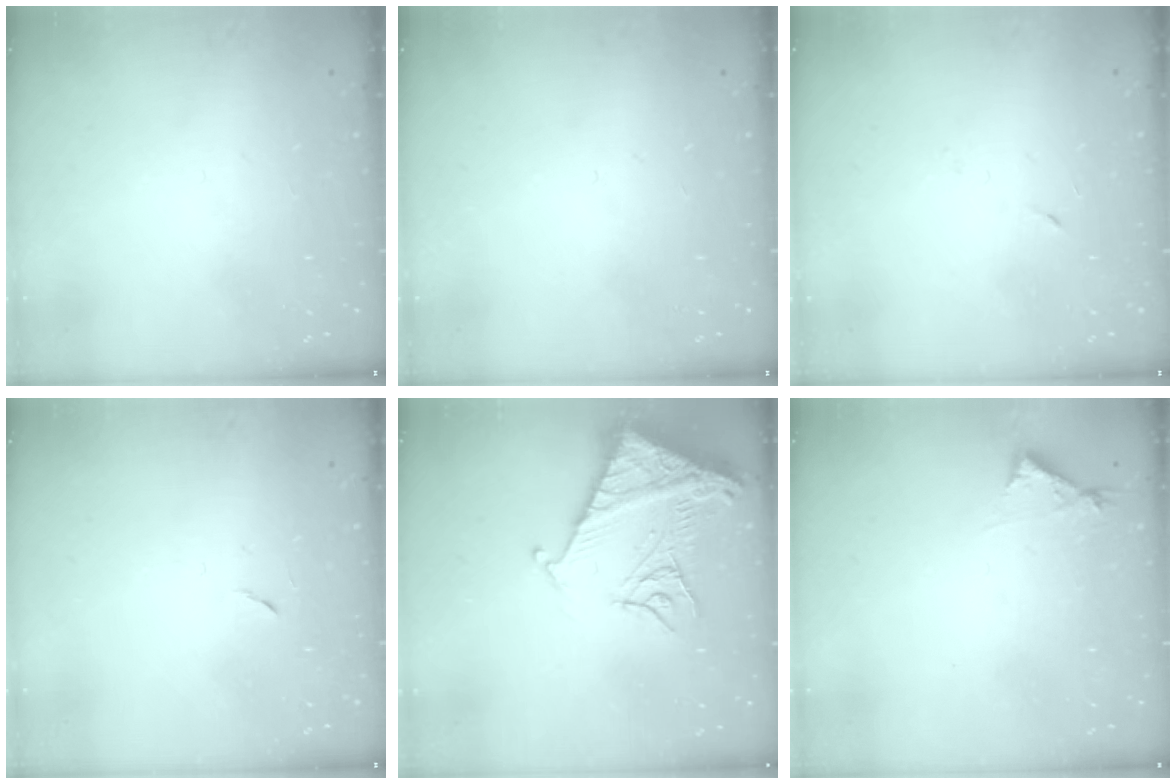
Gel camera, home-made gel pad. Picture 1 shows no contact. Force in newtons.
{"total": 0.0}
{"total": 3.1, "press": 3.0, "slide": 1.0}
{"total": 5.2, "press": 4.8, "slide": 2.1}
{"total": 15.7, "press": 15.6, "slide": 1.7}
{"total": 4.3, "press": 4.3, "slide": 0.5}